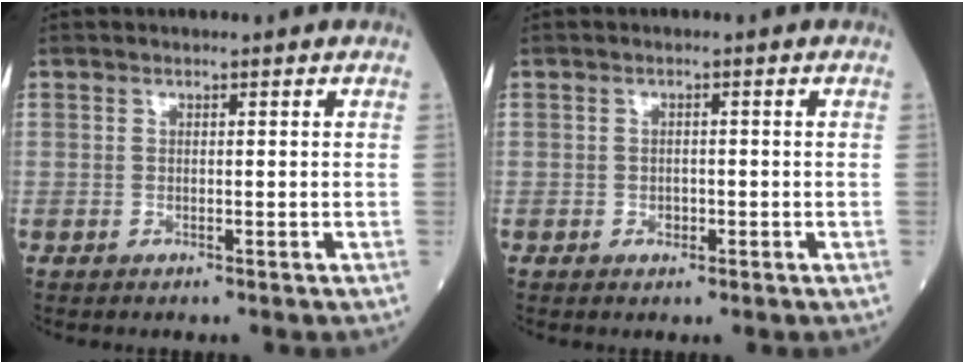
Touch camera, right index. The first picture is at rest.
{"total": 1.2, "force": [-0.4, 0.9, 0.7], "torque": [-0.011, 0.003, -0.002]}